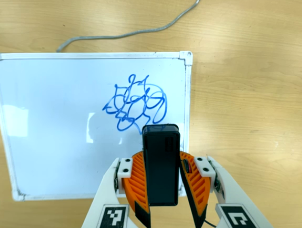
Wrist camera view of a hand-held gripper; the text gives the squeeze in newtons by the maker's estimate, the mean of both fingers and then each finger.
{"total": 6.2, "left": 5.7, "right": 6.7}